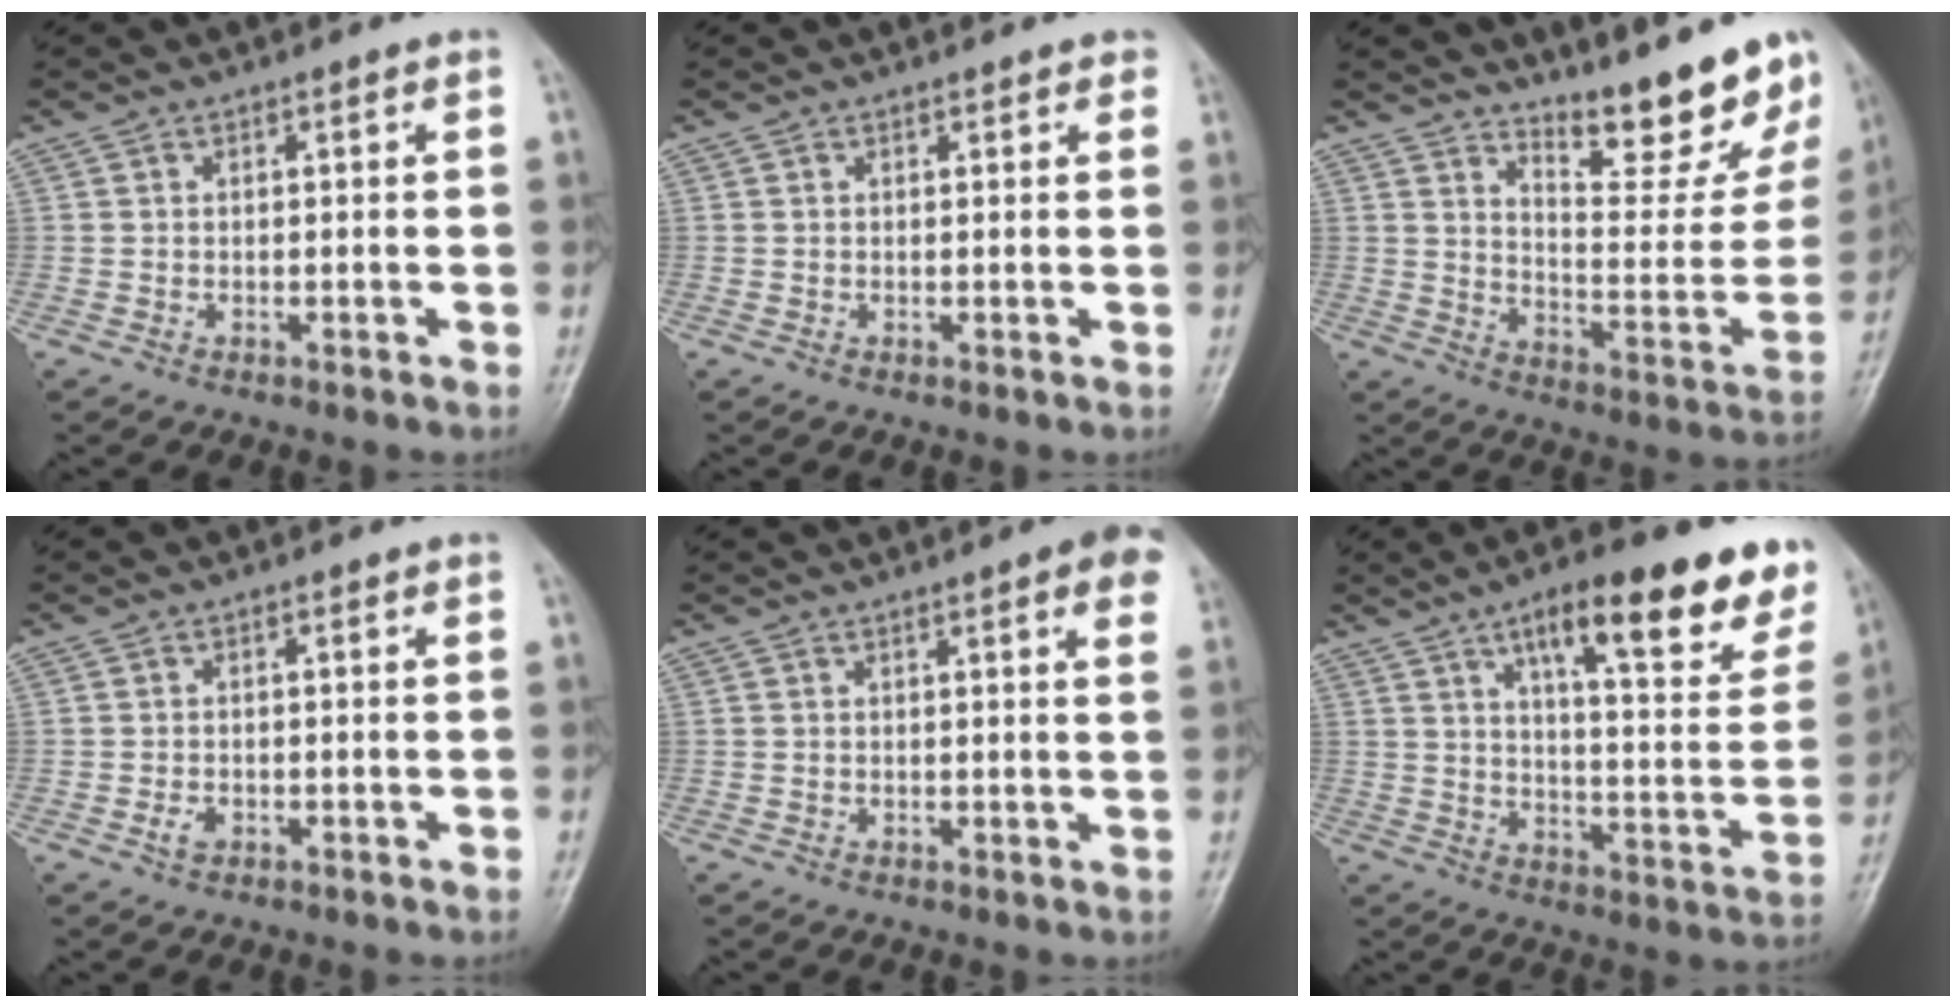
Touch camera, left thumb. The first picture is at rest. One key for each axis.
{"total": 1.3, "fx": 1.0, "fy": 0.6, "fz": 0.6, "tx": -0.002, "ty": -0.001, "tz": 0.008}
{"total": 16.6, "fx": 13.7, "fy": 3.7, "fz": 8.6, "tx": -0.085, "ty": -0.114, "tz": 0.196}
{"total": 1.6, "fx": -0.7, "fy": 1.1, "fz": 1.0, "tx": -0.018, "ty": 0.001, "tz": -0.012}
{"total": 6.1, "fx": 3.0, "fy": 1.1, "fz": 5.2, "tx": -0.050, "ty": -0.002, "tz": 0.031}
{"total": 20.2, "fx": 12.2, "fy": 5.9, "fz": 15.0, "tx": -0.163, "ty": -0.047, "tz": 0.176}